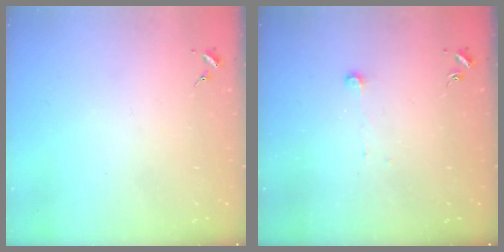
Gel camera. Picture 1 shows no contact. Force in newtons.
{"total": 3.8, "press": 3.8, "slide": 0.3}